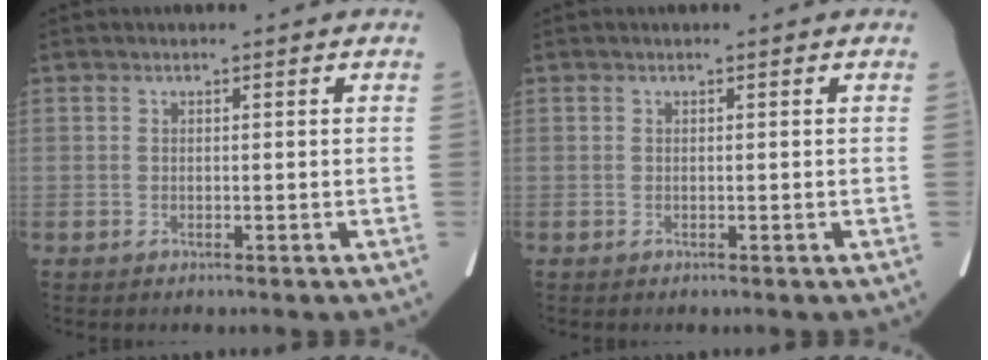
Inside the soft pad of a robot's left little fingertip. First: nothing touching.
{"total": 0.0}